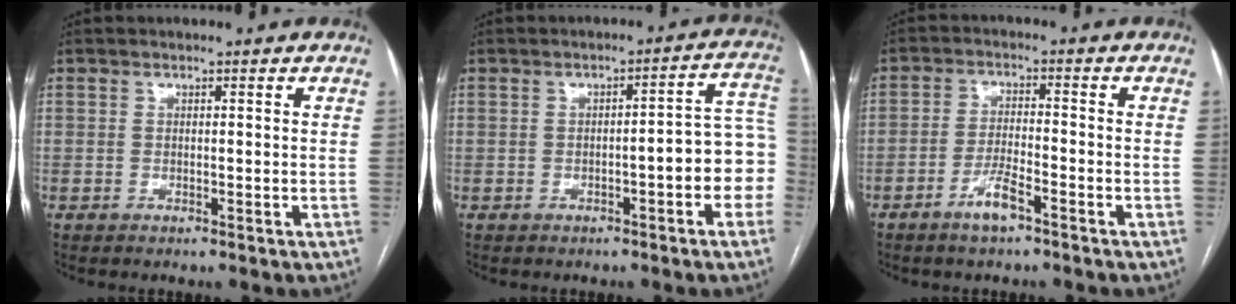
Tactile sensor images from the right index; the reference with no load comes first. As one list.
[{"total": 7.9, "force": [-1.8, 1.7, 7.5], "torque": [-0.084, 0.039, -0.022]}, {"total": 4.5, "force": [-3.0, 0.6, 3.3], "torque": [-0.065, -0.001, -0.058]}]